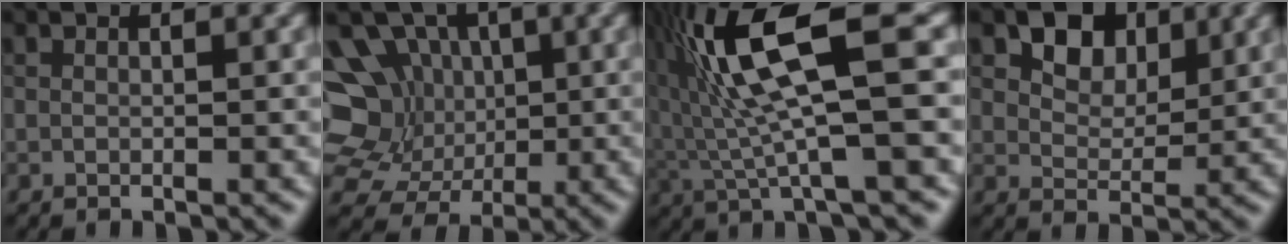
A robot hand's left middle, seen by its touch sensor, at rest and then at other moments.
{"total": 10.1, "force": [0.4, 9.1, 4.3], "torque": [-0.089, 0.035, -0.018]}
{"total": 10.4, "force": [1.8, 2.2, 10.0], "torque": [-0.201, 0.015, 0.045]}
{"total": 4.0, "force": [1.7, 2.8, 2.2], "torque": [-0.041, 0.001, 0.027]}